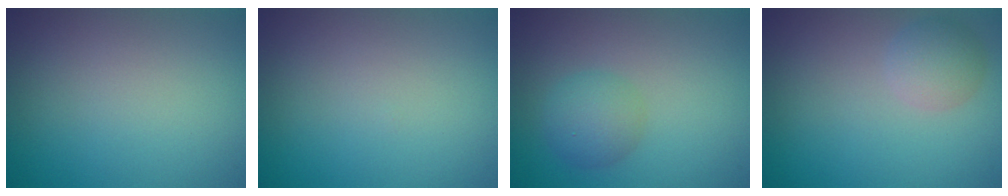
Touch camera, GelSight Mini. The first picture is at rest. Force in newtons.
{"total": 0.0}
{"total": 2.6, "press": 2.6, "slide": 0.1}
{"total": 2.3, "press": 2.3, "slide": 0.2}